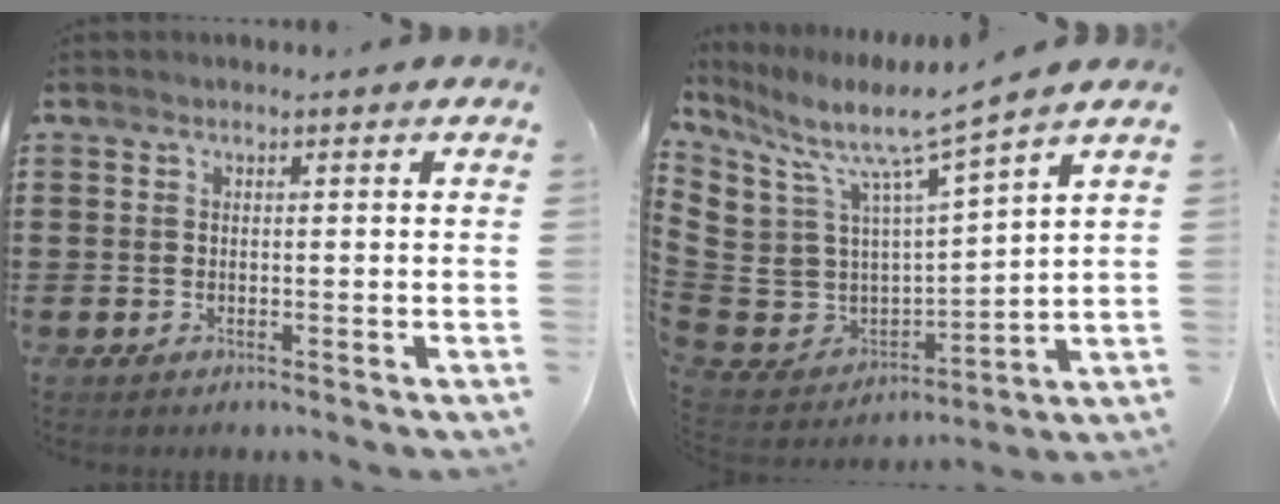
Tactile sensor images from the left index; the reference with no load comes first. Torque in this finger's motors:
{"motor_torque": [0.28, -0.27, 0.54, 0.16]}